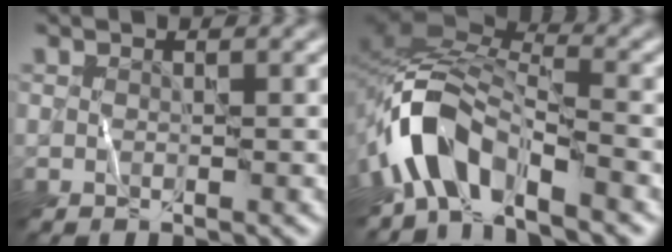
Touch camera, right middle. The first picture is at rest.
{"total": 7.0, "force": [-4.4, 3.2, 4.5], "torque": [-0.067, 0.006, -0.098]}